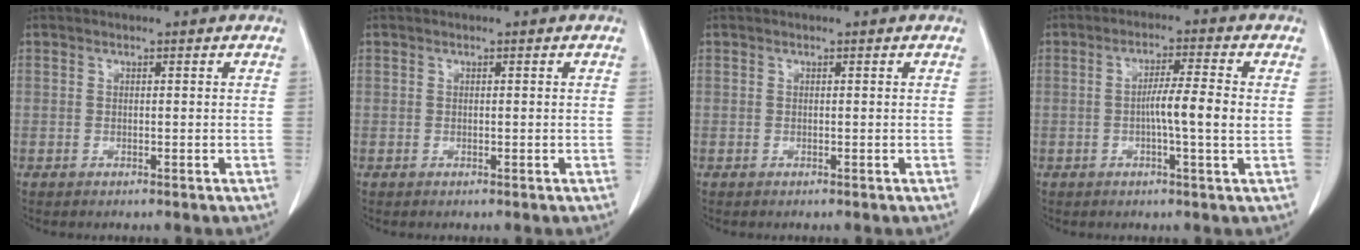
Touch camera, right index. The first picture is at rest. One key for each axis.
{"total": 0.0}
{"total": 0.0}
{"total": 6.2, "fx": -0.3, "fy": -0.2, "fz": 6.1, "tx": -0.103, "ty": 0.003, "tz": -0.009}